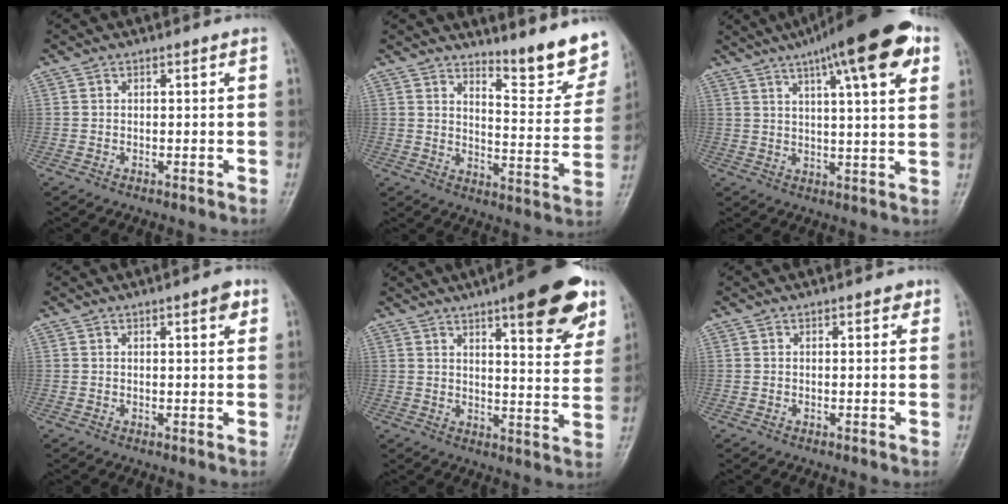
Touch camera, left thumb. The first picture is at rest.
{"total": 12.2, "force": [10.0, 2.4, 6.6], "torque": [-0.058, -0.088, 0.133]}
{"total": 18.4, "force": [9.5, 4.3, 15.2], "torque": [-0.211, -0.005, 0.136]}
{"total": 2.9, "force": [1.5, 0.8, 2.3], "torque": [-0.027, -0.004, 0.018]}
{"total": 16.6, "force": [9.8, 4.5, 12.7], "torque": [-0.132, -0.041, 0.130]}
{"total": 1.5, "force": [0.9, 0.7, 1.0], "torque": [-0.007, -0.001, 0.008]}